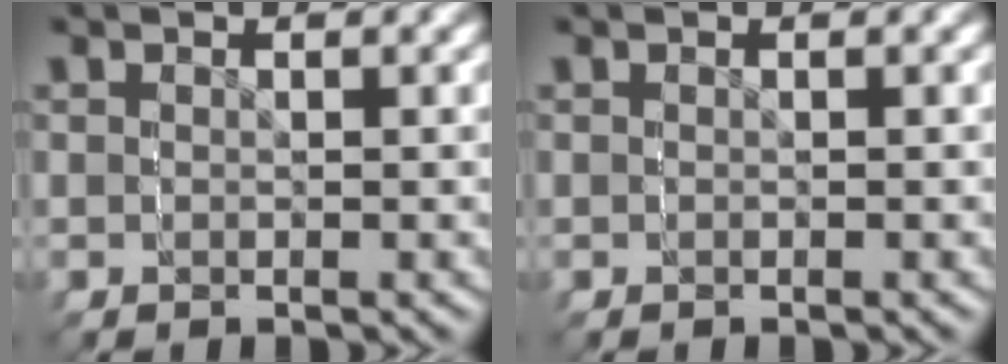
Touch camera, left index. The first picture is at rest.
{"total": 0.0}